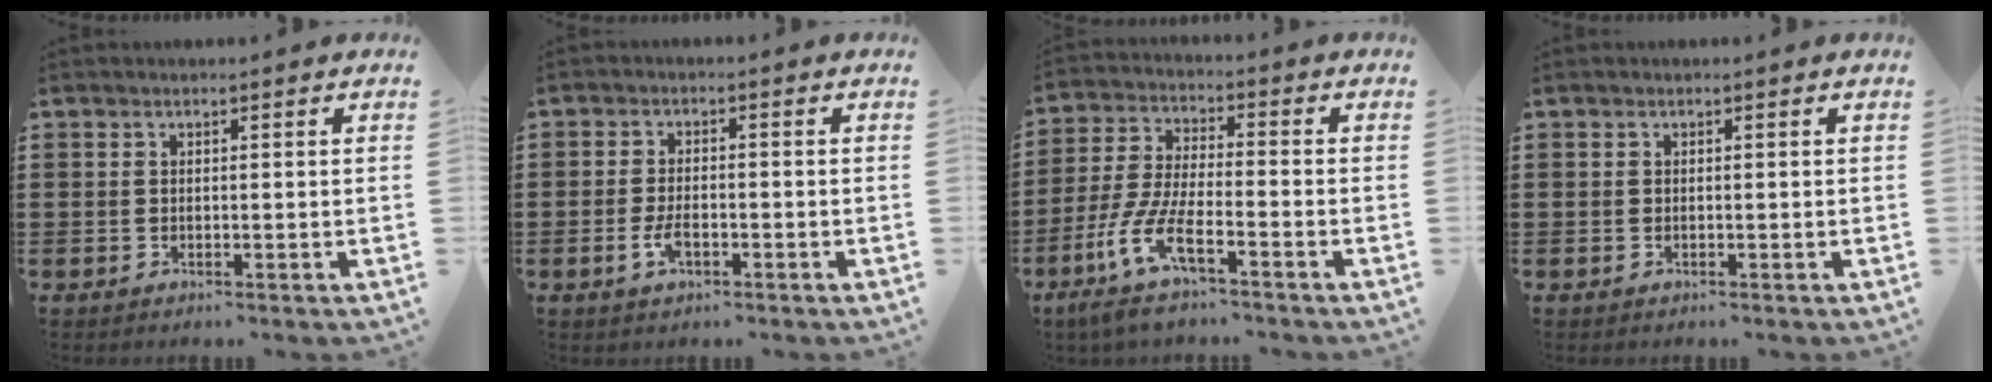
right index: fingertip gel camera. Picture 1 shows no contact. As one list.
[{"total": 3.5, "force": [-1.5, 1.5, 2.8], "torque": [-0.063, -0.003, -0.029]}, {"total": 9.1, "force": [-6.1, 1.5, 6.6], "torque": [-0.169, -0.019, -0.125]}, {"total": 0.0}]